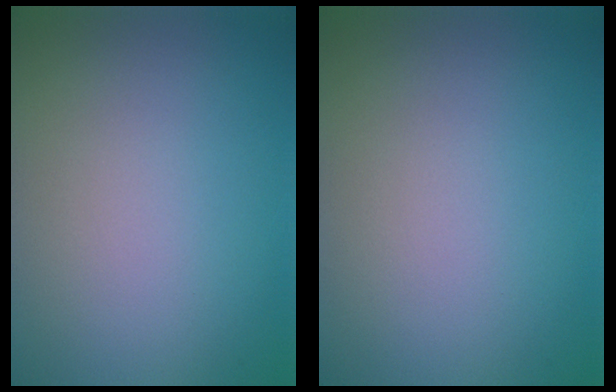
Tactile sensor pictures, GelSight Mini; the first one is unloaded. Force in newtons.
{"total": 0.0}